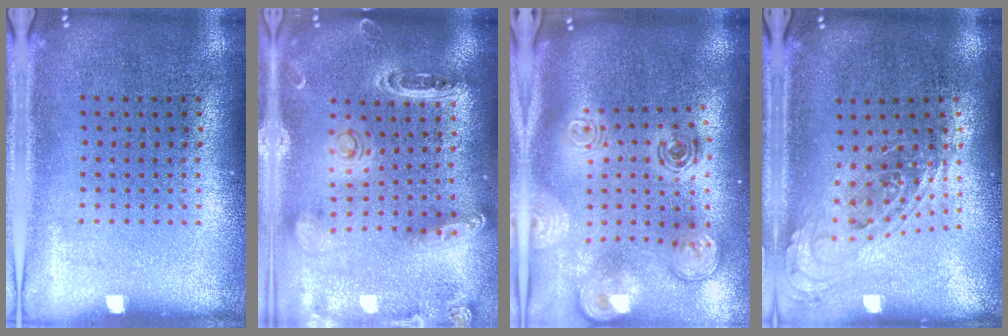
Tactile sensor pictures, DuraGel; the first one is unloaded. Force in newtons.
{"total": 1.4, "press": 1.4, "slide": 0.1}
{"total": 3.1, "press": 2.2, "slide": 2.2}
{"total": 0.8, "press": 0.7, "slide": 0.3}